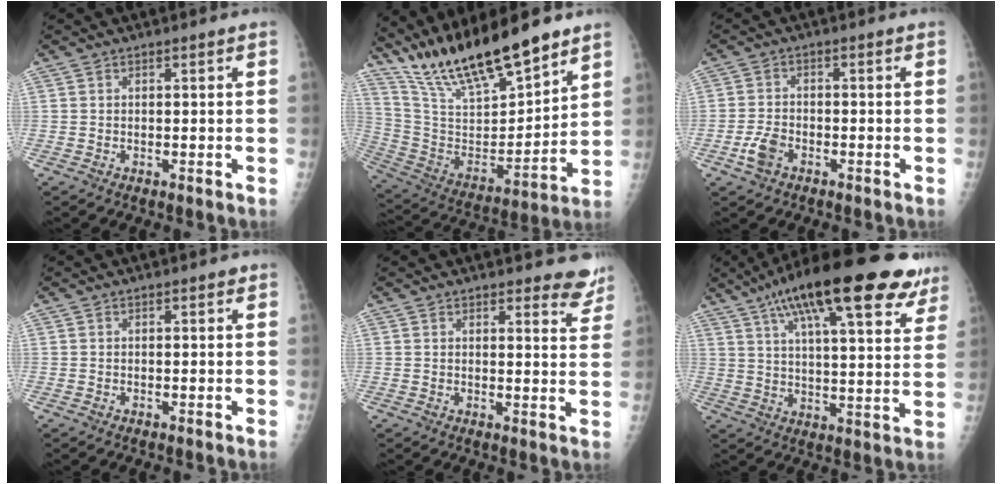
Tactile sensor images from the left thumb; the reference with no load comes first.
{"total": 22.1, "force": [17.5, 5.4, 12.3], "torque": [-0.190, -0.082, 0.324]}
{"total": 4.1, "force": [-2.1, 2.6, 2.5], "torque": [-0.052, 0.010, -0.040]}
{"total": 0.0}
{"total": 5.9, "force": [5.3, 2.0, 1.5], "torque": [0.015, -0.035, 0.047]}
{"total": 26.0, "force": [15.5, 7.7, 19.3], "torque": [-0.278, -0.009, 0.226]}